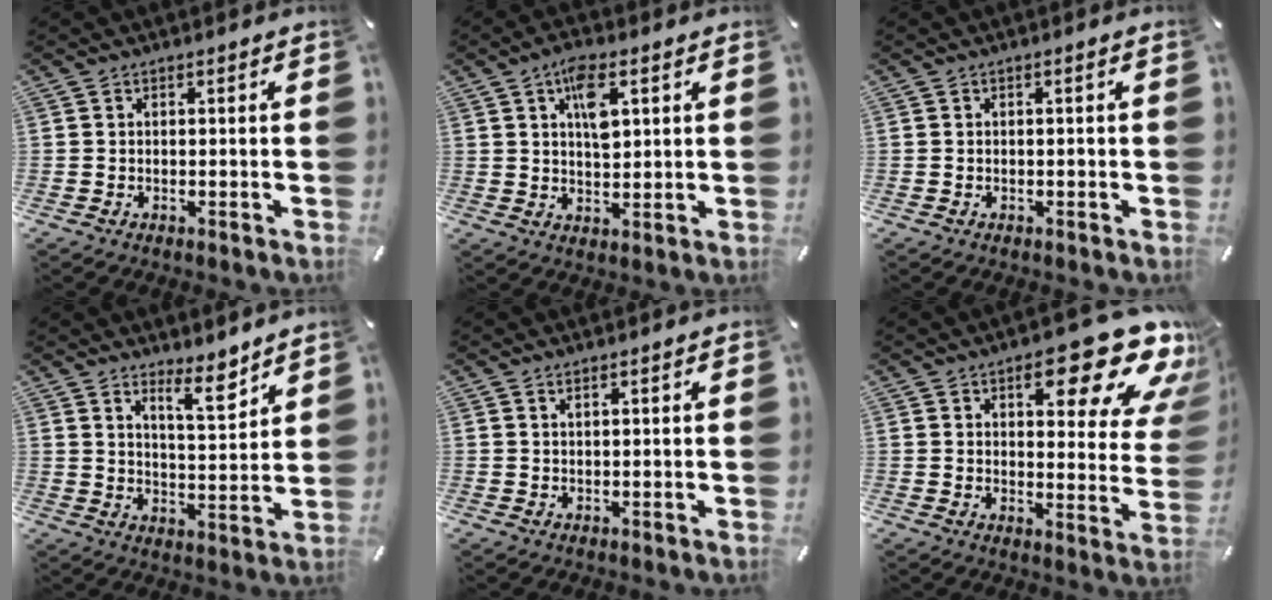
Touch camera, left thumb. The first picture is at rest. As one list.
[{"total": 8.1, "force": [3.4, 3.9, 6.2], "torque": [-0.100, -0.005, 0.054]}, {"total": 0.7, "force": [-0.1, 0.0, 0.7], "torque": [-0.013, -0.002, -0.001]}, {"total": 8.2, "force": [6.9, 1.8, 4.2], "torque": [-0.054, -0.057, 0.115]}, {"total": 1.2, "force": [0.9, 0.0, 0.8], "torque": [-0.016, -0.001, 0.016]}, {"total": 20.9, "force": [12.1, 8.4, 14.8], "torque": [-0.183, -0.081, 0.191]}]